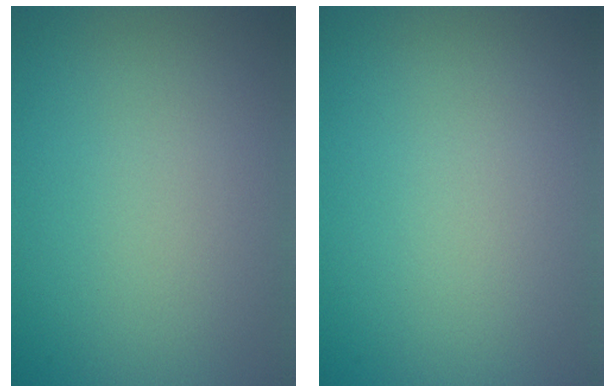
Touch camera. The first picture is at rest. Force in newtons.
{"total": 0.0}